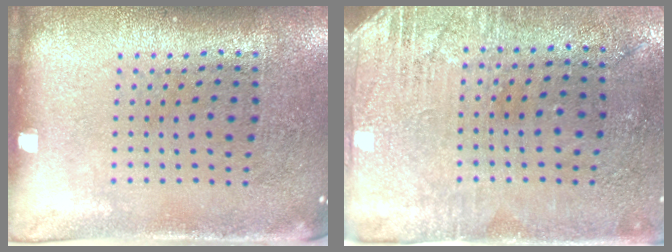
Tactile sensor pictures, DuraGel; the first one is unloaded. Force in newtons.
{"total": 2.8, "press": 2.5, "slide": 1.3}